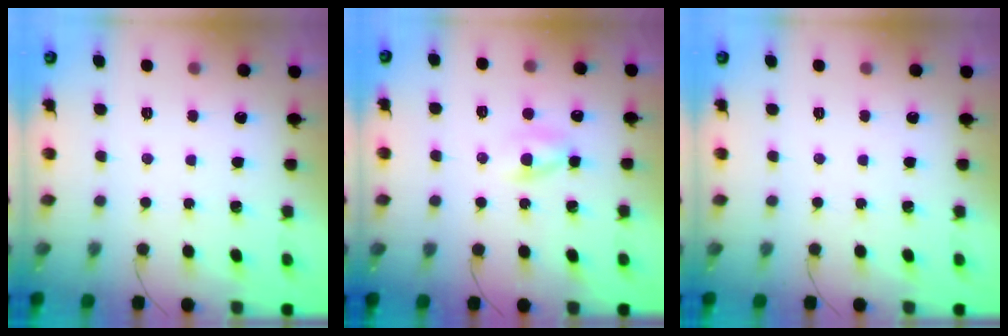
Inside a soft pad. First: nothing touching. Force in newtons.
{"total": 2.2, "press": 2.0, "slide": 0.9}
{"total": 0.0}